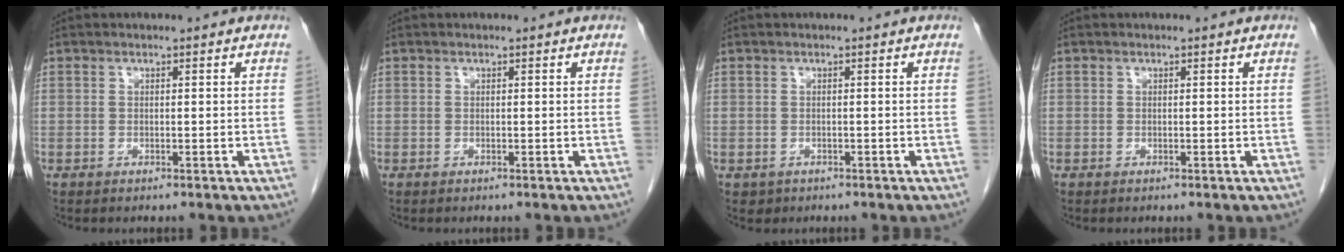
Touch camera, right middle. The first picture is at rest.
{"total": 0.0}
{"total": 1.1, "force": [-0.5, 0.9, 0.1], "torque": [-0.005, 0.003, -0.002]}
{"total": 0.0}